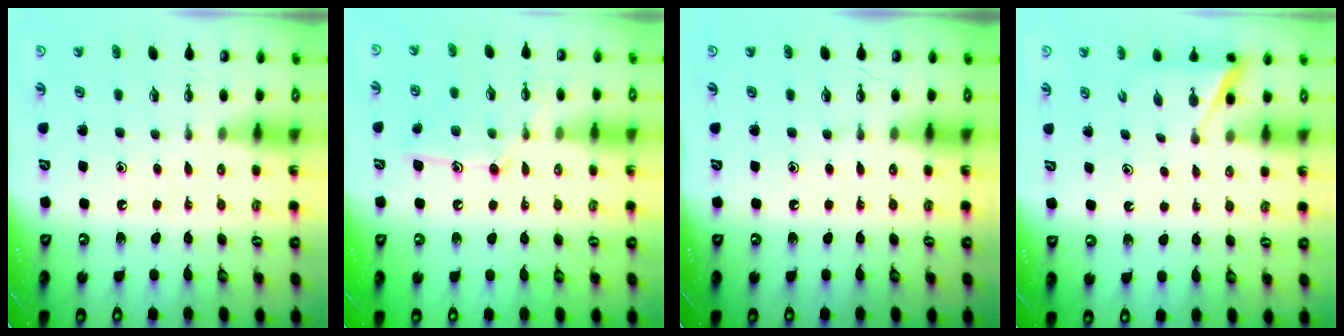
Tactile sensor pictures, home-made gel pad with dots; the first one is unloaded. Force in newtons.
{"total": 12.4, "press": 12.4, "slide": 0.9}
{"total": 0.0}
{"total": 2.0, "press": 2.0, "slide": 0.3}